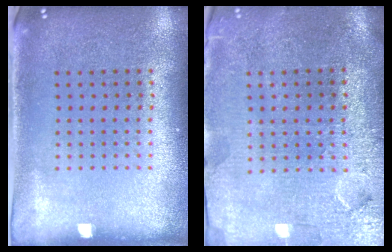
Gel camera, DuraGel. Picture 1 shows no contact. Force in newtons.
{"total": 3.8, "press": 3.4, "slide": 1.6}